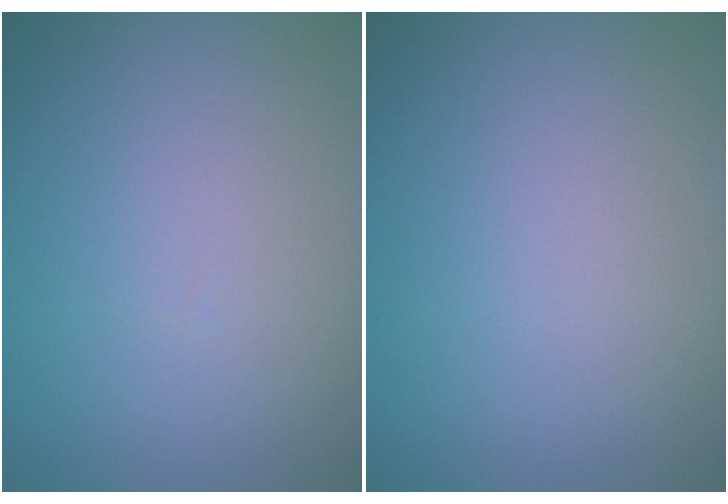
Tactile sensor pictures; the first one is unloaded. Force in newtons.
{"total": 0.0}